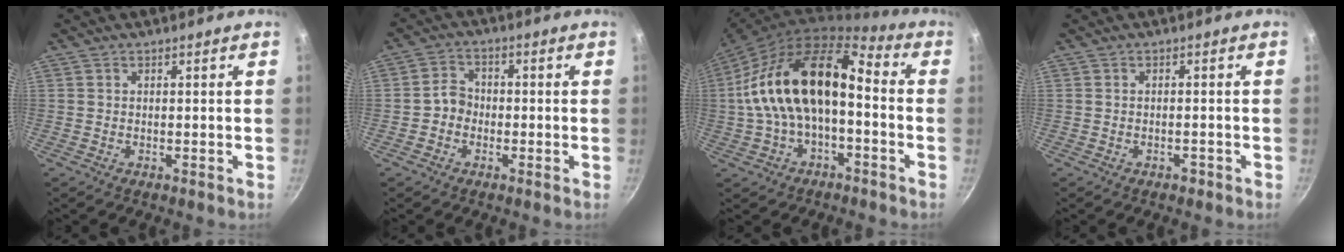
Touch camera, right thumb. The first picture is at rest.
{"total": 4.1, "force": [-1.1, 3.5, 1.8], "torque": [-0.005, 0.022, -0.027]}
{"total": 19.3, "force": [-1.7, 10.3, 16.2], "torque": [-0.280, 0.060, -0.041]}
{"total": 1.1, "force": [-0.8, 0.5, 0.6], "torque": [-0.011, 0.009, -0.006]}